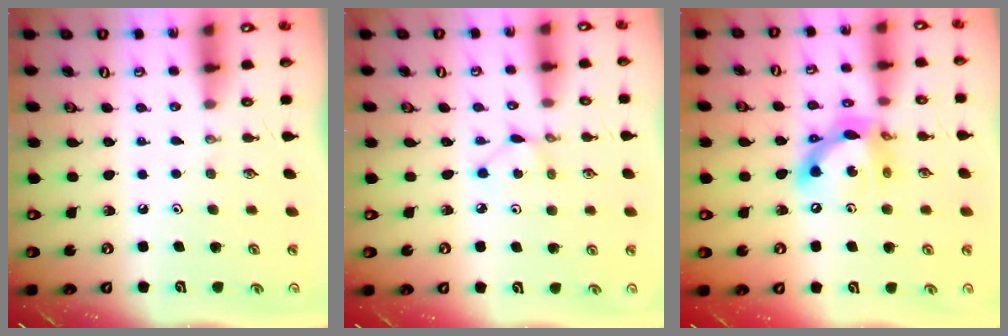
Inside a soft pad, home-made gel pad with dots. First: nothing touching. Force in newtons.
{"total": 1.9, "press": 1.9, "slide": 0.2}
{"total": 14.9, "press": 14.8, "slide": 1.2}